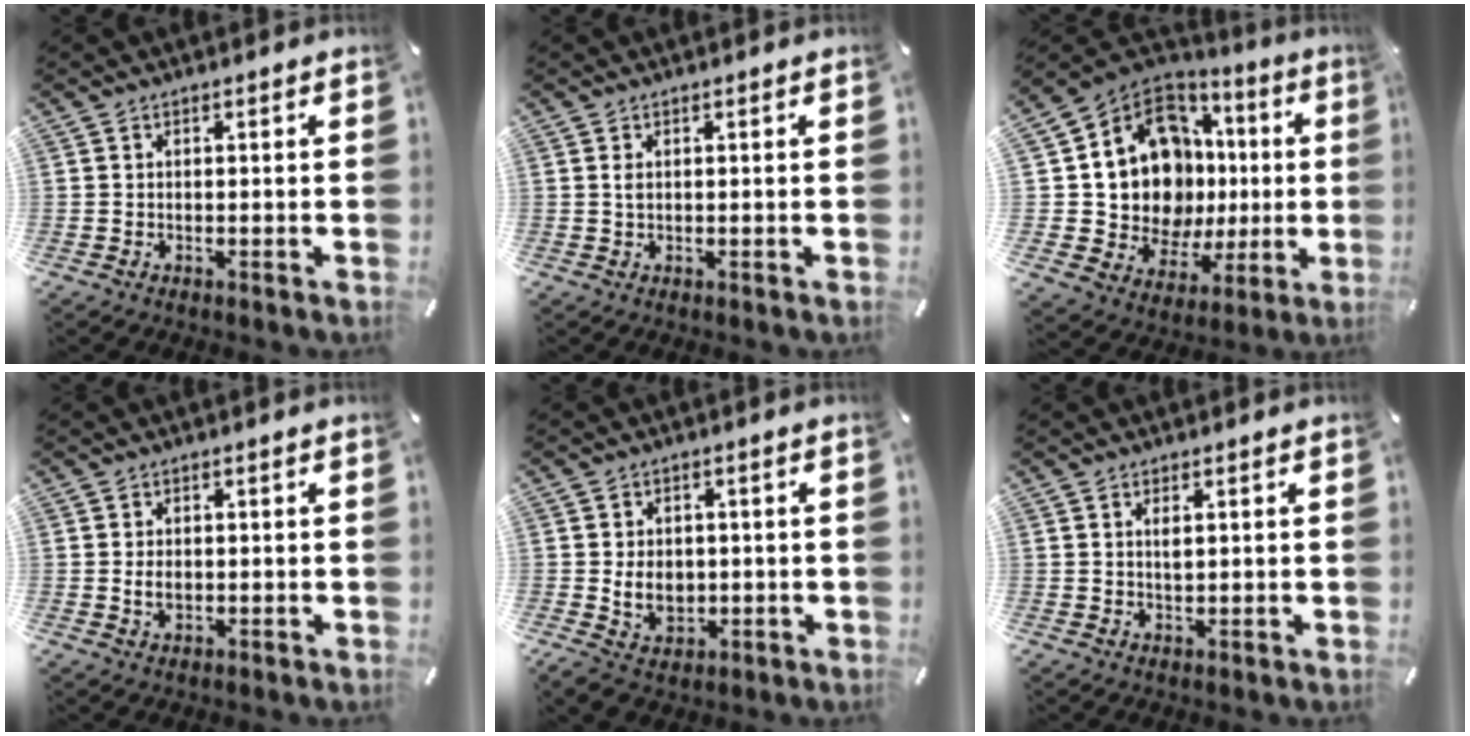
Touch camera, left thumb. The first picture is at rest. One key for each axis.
{"total": 1.2, "fx": 0.3, "fy": 0.6, "fz": 1.0, "tx": -0.021, "ty": 0.002, "tz": 0.004}
{"total": 16.0, "fx": 2.0, "fy": 13.3, "fz": 8.6, "tx": -0.189, "ty": -0.046, "tz": 0.054}
{"total": 2.6, "fx": -0.1, "fy": 1.7, "fz": 1.9, "tx": -0.038, "ty": 0.004, "tz": -0.003}
{"total": 6.9, "fx": -0.6, "fy": 5.7, "fz": 3.9, "tx": -0.078, "ty": 0.001, "tz": -0.013}
{"total": 2.0, "fx": 0.6, "fy": 0.9, "fz": 1.7, "tx": -0.045, "ty": 0.000, "tz": 0.006}